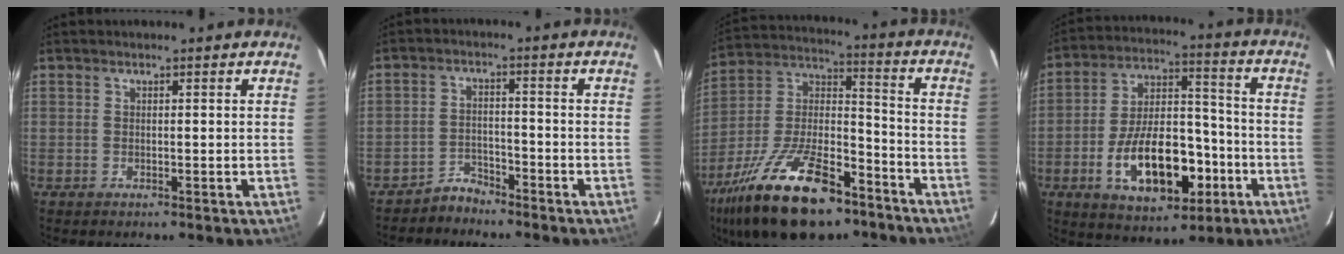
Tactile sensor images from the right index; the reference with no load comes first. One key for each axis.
{"total": 3.7, "fx": -3.4, "fy": 1.3, "fz": -0.1, "tx": -0.002, "ty": 0.012, "tz": -0.061}
{"total": 25.2, "fx": -15.8, "fy": 10.5, "fz": 16.6, "tx": -0.327, "ty": -0.008, "tz": -0.262}
{"total": 18.2, "fx": -6.5, "fy": 9.3, "fz": 14.3, "tx": -0.267, "ty": 0.017, "tz": -0.090}